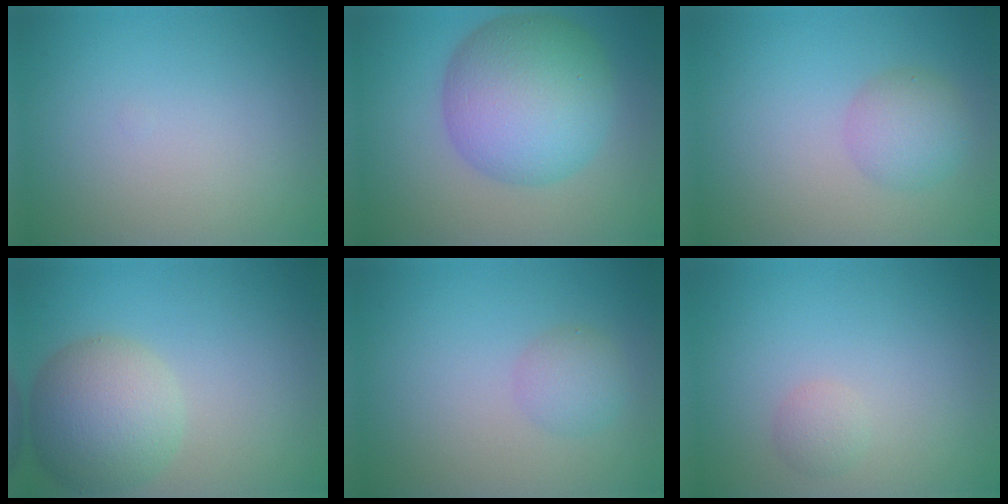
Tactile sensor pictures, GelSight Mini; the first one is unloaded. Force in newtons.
{"total": 10.7, "press": 10.7, "slide": 0.2}
{"total": 2.8, "press": 2.8, "slide": 0.1}
{"total": 7.0, "press": 7.0, "slide": 0.2}
{"total": 2.0, "press": 2.0, "slide": 0.0}
{"total": 1.2, "press": 1.2, "slide": 0.1}